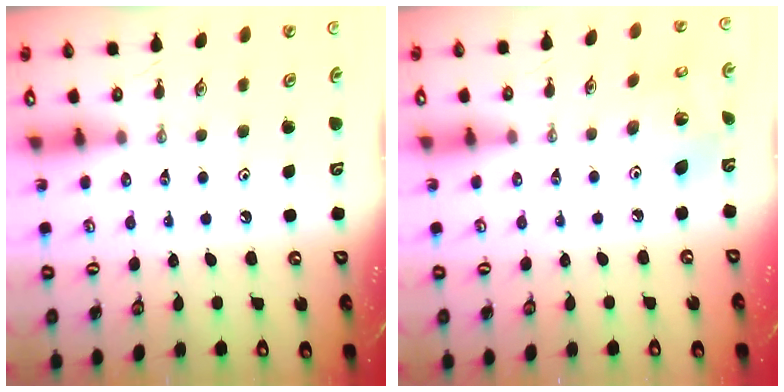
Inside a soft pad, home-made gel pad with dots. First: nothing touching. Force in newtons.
{"total": 7.4, "press": 7.4, "slide": 0.2}